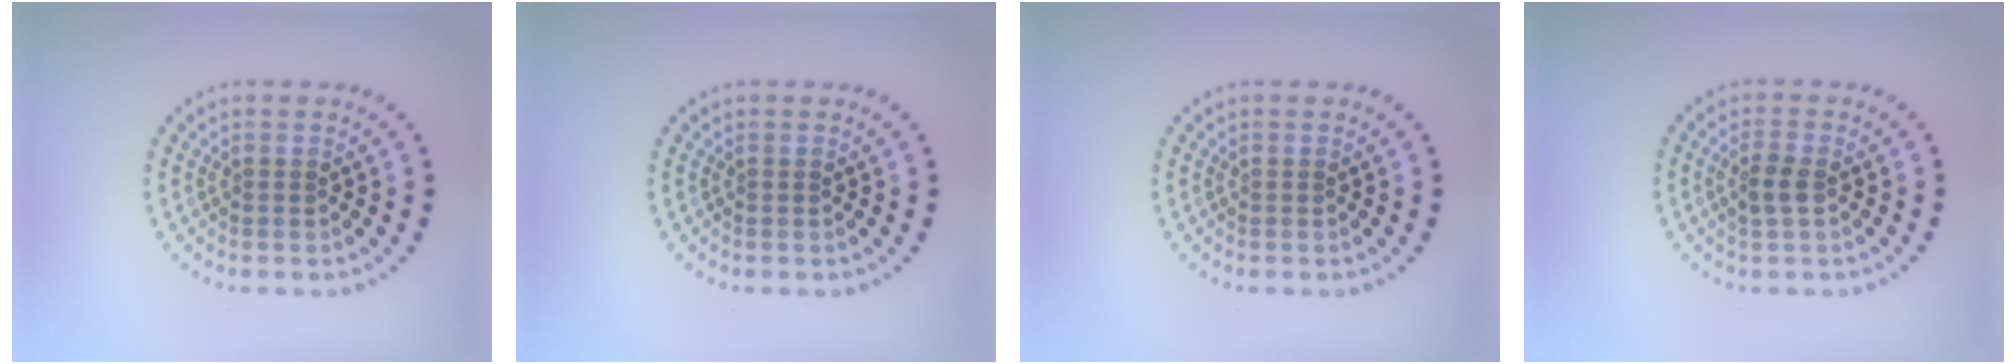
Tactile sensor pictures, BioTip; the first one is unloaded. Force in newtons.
{"total": 0.0}
{"total": 0.0}
{"total": 1.8, "press": 1.8, "slide": 0.4}